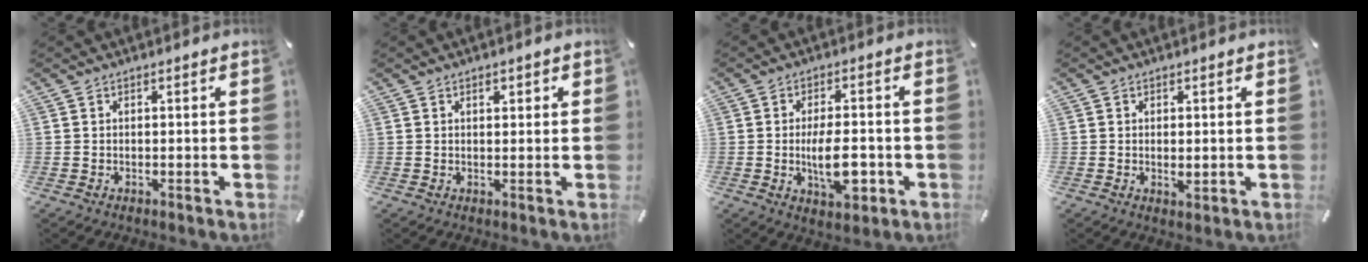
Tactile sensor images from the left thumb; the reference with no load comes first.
{"total": 1.6, "force": [0.7, 1.0, 1.1], "torque": [-0.014, 0.003, 0.008]}
{"total": 10.2, "force": [-2.1, 4.8, 8.8], "torque": [-0.151, -0.002, -0.036]}
{"total": 1.6, "force": [0.2, 0.9, 1.3], "torque": [-0.019, -0.002, 0.001]}